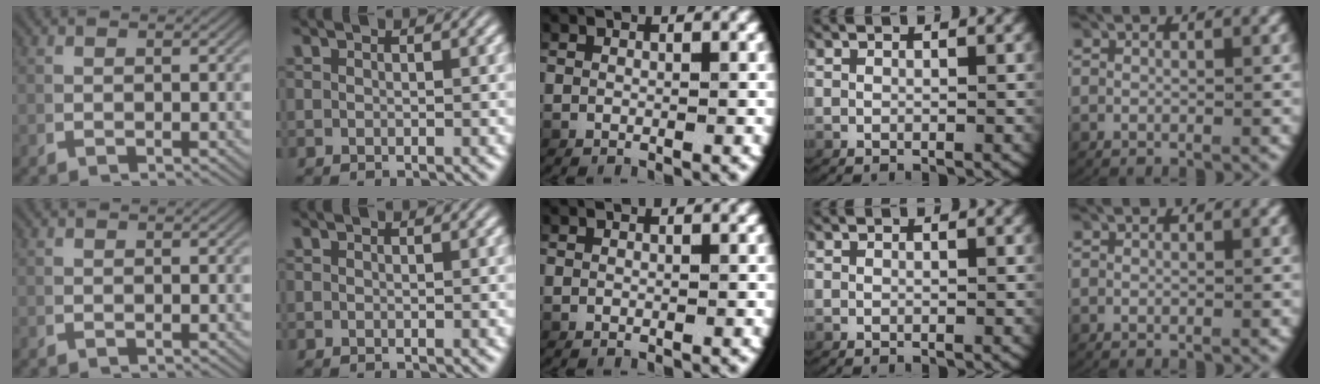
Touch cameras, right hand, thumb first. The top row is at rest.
{}